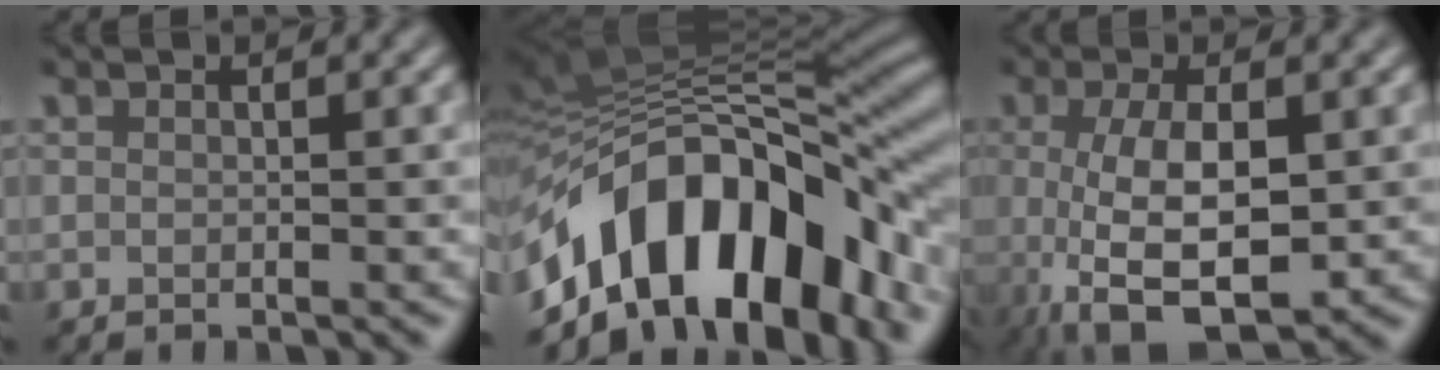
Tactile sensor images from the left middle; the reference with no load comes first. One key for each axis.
{"total": 14.9, "fx": -6.4, "fy": 8.1, "fz": 10.7, "tx": -0.159, "ty": 0.021, "tz": -0.112}
{"total": 7.7, "fx": -0.9, "fy": 3.3, "fz": 6.9, "tx": -0.145, "ty": -0.011, "tz": -0.009}